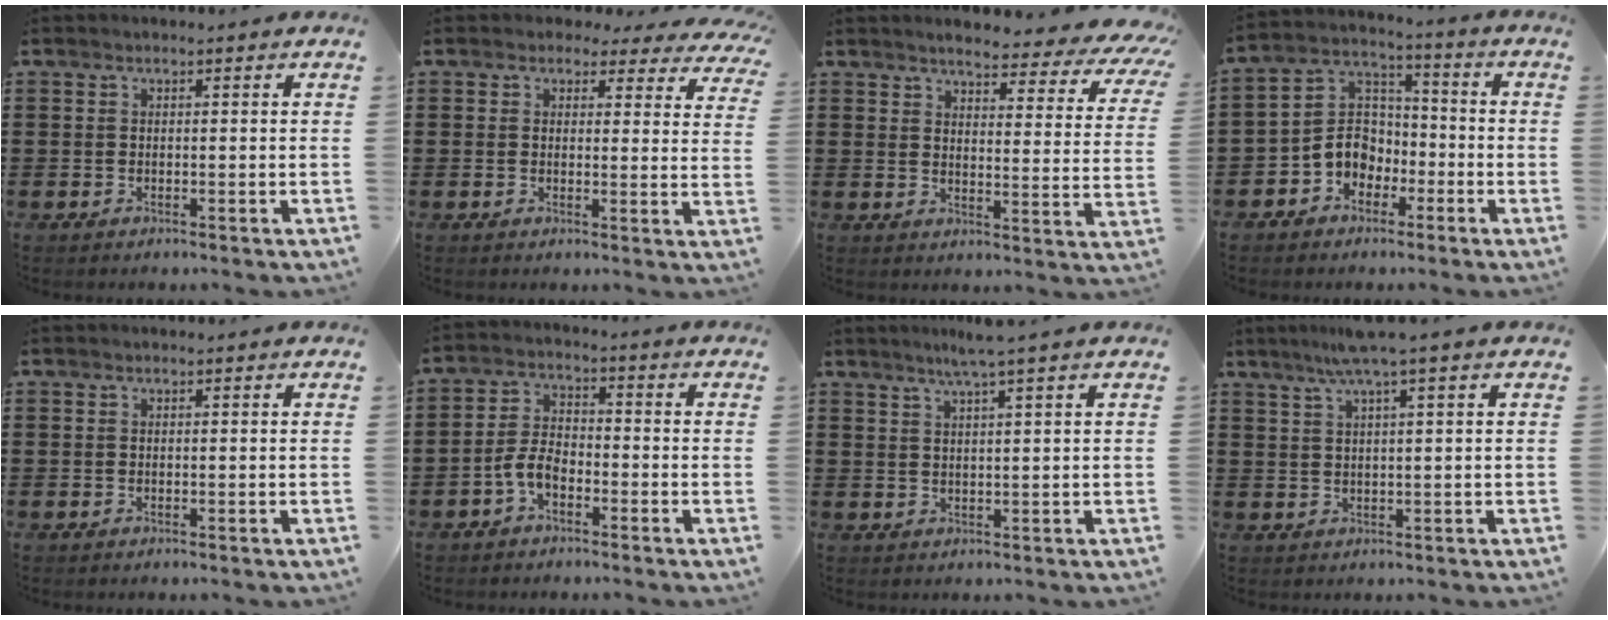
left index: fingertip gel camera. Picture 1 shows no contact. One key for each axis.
{"total": 2.5, "fx": 2.1, "fy": 1.2, "fz": 0.8, "tx": -0.019, "ty": -0.005, "tz": 0.035}
{"total": 4.2, "fx": 3.8, "fy": 0.4, "fz": 1.9, "tx": -0.048, "ty": -0.031, "tz": 0.057}
{"total": 6.6, "fx": -2.9, "fy": 5.5, "fz": 2.2, "tx": -0.071, "ty": 0.008, "tz": -0.064}
{"total": 0.0}
{"total": 4.7, "fx": -2.7, "fy": 2.2, "fz": 3.1, "tx": -0.083, "ty": 0.003, "tz": -0.059}
{"total": 3.0, "fx": 2.0, "fy": -0.7, "fz": 2.1, "tx": -0.044, "ty": -0.001, "tz": 0.034}
{"total": 4.3, "fx": 2.5, "fy": -0.5, "fz": 3.5, "tx": -0.073, "ty": 0.002, "tz": 0.042}